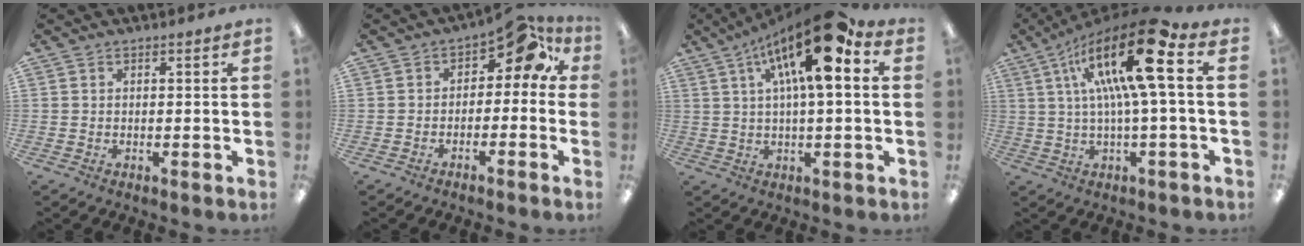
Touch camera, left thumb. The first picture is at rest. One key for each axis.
{"total": 7.1, "fx": 2.2, "fy": 4.2, "fz": 5.3, "tx": -0.066, "ty": -0.006, "tz": 0.032}
{"total": 18.3, "fx": 7.7, "fy": 5.5, "fz": 15.6, "tx": -0.261, "ty": -0.027, "tz": 0.119}
{"total": 20.4, "fx": 6.0, "fy": 4.9, "fz": 18.9, "tx": -0.343, "ty": -0.026, "tz": 0.081}